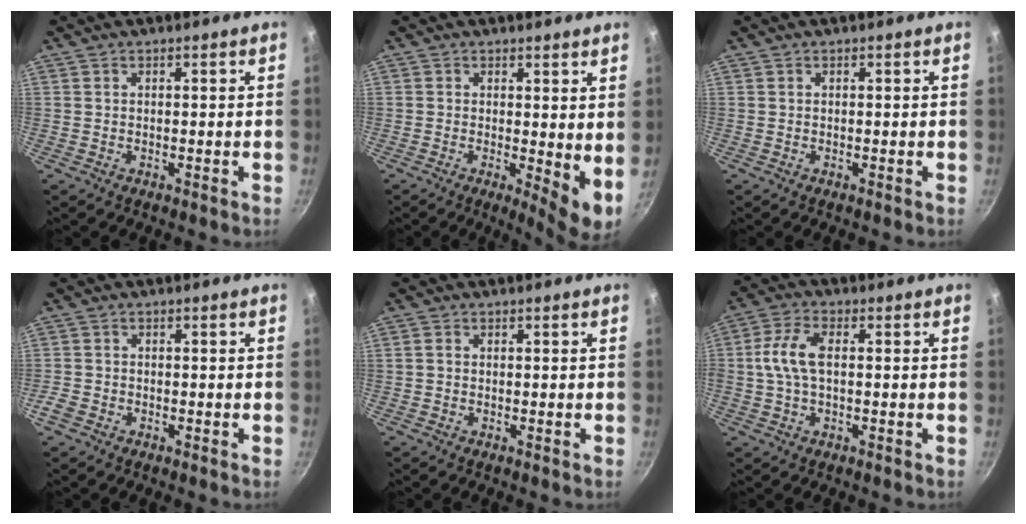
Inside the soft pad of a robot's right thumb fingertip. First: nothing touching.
{"total": 6.0, "force": [0.5, 2.1, 5.6], "torque": [-0.076, -0.018, 0.007]}
{"total": 0.0}
{"total": 2.4, "force": [-1.4, 1.6, 1.0], "torque": [-0.028, 0.006, -0.031]}
{"total": 0.8, "force": [-0.1, 0.7, 0.4], "torque": [-0.007, 0.004, -0.003]}
{"total": 7.4, "force": [0.4, 3.7, 6.4], "torque": [-0.138, 0.018, 0.002]}